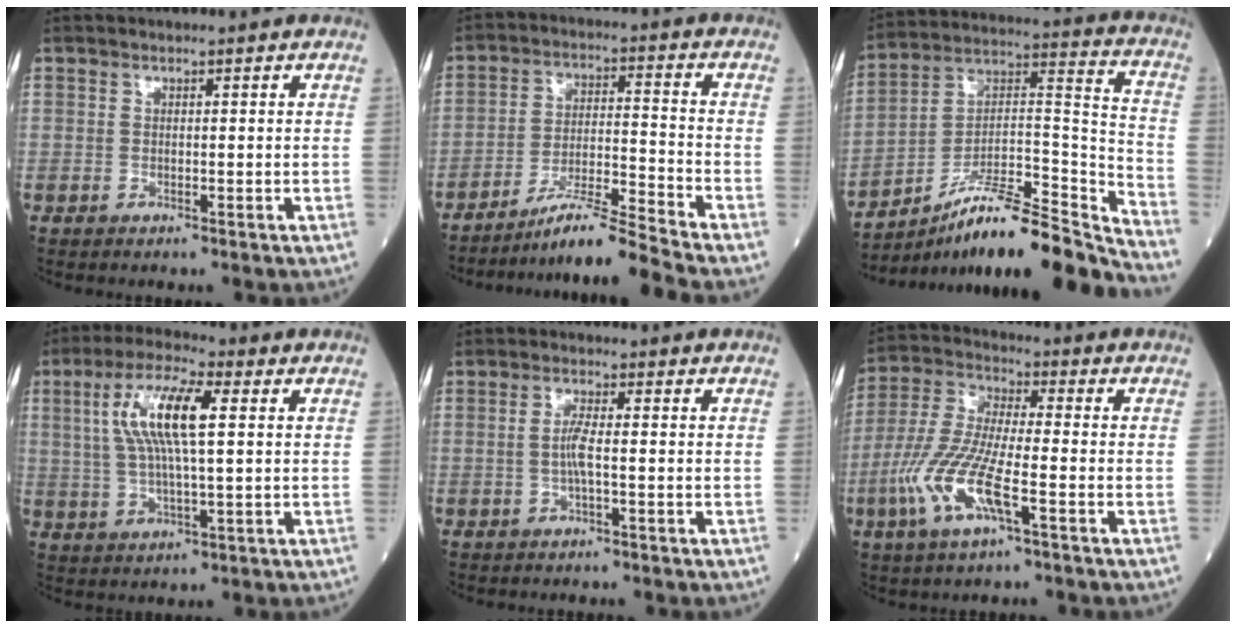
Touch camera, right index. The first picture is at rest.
{"total": 9.4, "force": [-8.4, -3.1, 2.9], "torque": [-0.050, -0.007, -0.152]}
{"total": 21.2, "force": [-18.4, 0.6, 10.5], "torque": [-0.138, 0.035, -0.301]}
{"total": 10.9, "force": [2.6, 1.9, 10.4], "torque": [-0.214, 0.014, 0.047]}
{"total": 2.7, "force": [-0.4, 0.0, 2.7], "torque": [-0.057, -0.001, -0.009]}
{"total": 11.9, "force": [-4.3, 2.1, 10.9], "torque": [-0.243, -0.007, -0.086]}